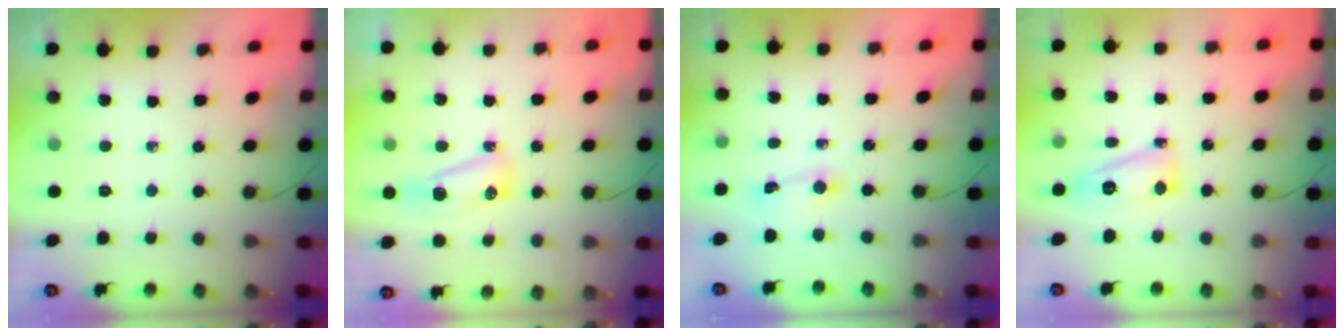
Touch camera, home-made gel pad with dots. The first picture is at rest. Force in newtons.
{"total": 7.2, "press": 7.2, "slide": 0.9}
{"total": 1.5, "press": 1.5, "slide": 0.2}
{"total": 10.8, "press": 10.8, "slide": 1.0}